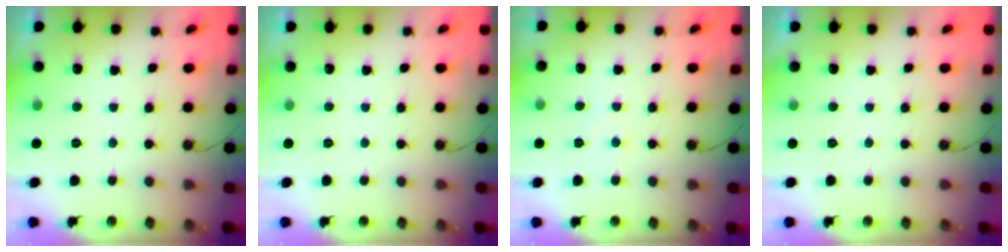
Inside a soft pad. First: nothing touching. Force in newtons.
{"total": 0.0}
{"total": 5.1, "press": 5.0, "slide": 0.6}
{"total": 0.0}